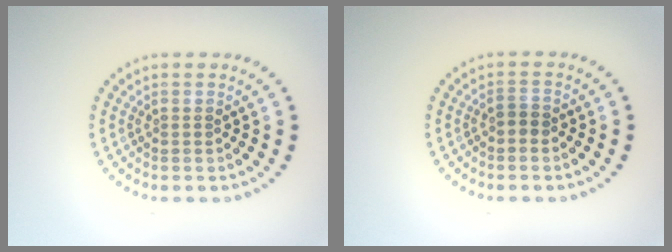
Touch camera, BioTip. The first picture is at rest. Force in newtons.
{"total": 1.1, "press": 0.9, "slide": 0.6}